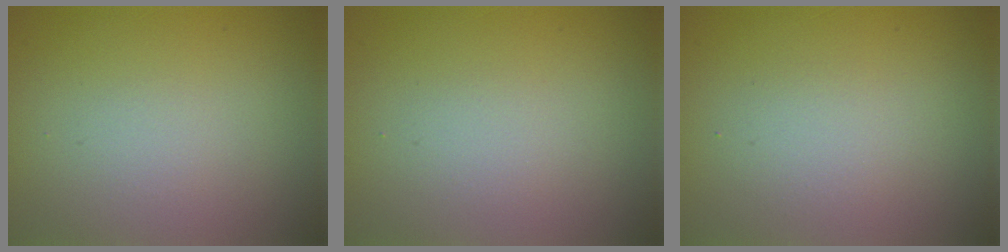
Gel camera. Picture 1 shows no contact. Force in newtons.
{"total": 1.1, "press": 1.1, "slide": 0.0}
{"total": 1.5, "press": 1.5, "slide": 0.1}